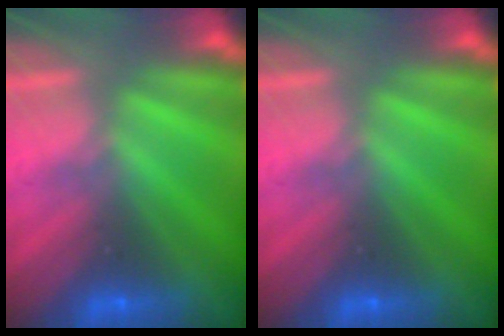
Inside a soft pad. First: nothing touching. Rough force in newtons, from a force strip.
{"total": 0.0}